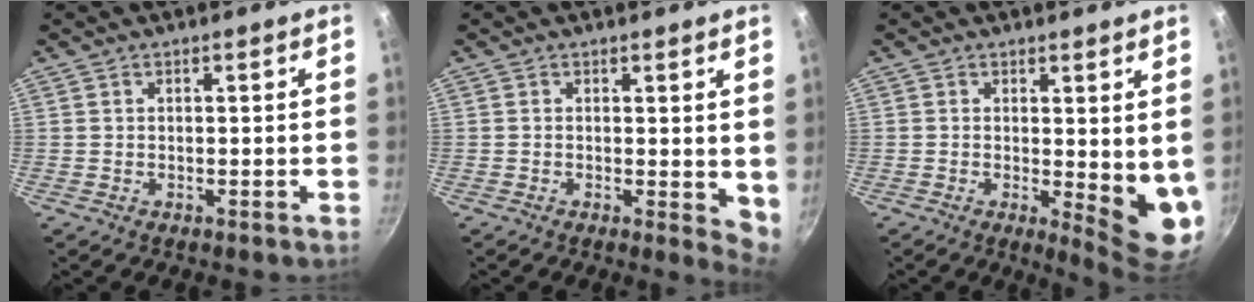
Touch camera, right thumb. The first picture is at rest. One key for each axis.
{"total": 4.2, "fx": 0.6, "fy": 2.0, "fz": 3.7, "tx": -0.041, "ty": -0.007, "tz": 0.006}
{"total": 8.3, "fx": 0.6, "fy": 3.1, "fz": 7.7, "tx": -0.090, "ty": -0.028, "tz": 0.011}